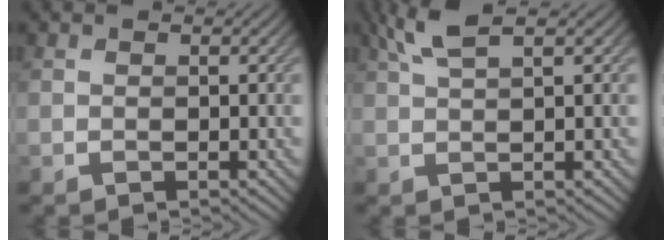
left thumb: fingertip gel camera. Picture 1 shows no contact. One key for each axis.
{"total": 4.3, "fx": 2.3, "fy": 0.9, "fz": 3.5, "tx": -0.068, "ty": 0.019, "tz": 0.048}